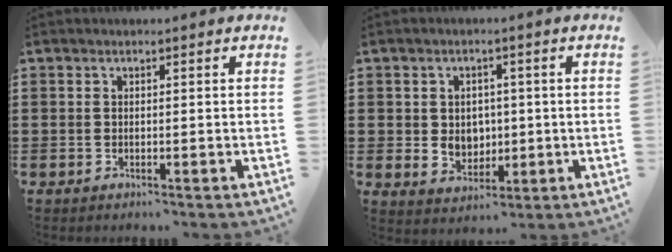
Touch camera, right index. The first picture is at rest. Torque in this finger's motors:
{"motor_torque": [2.14, 0.00, 0.13, 0.10]}